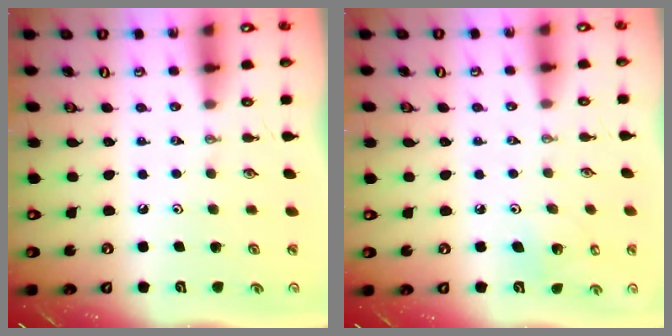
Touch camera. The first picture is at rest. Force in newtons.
{"total": 5.3, "press": 4.8, "slide": 2.3}